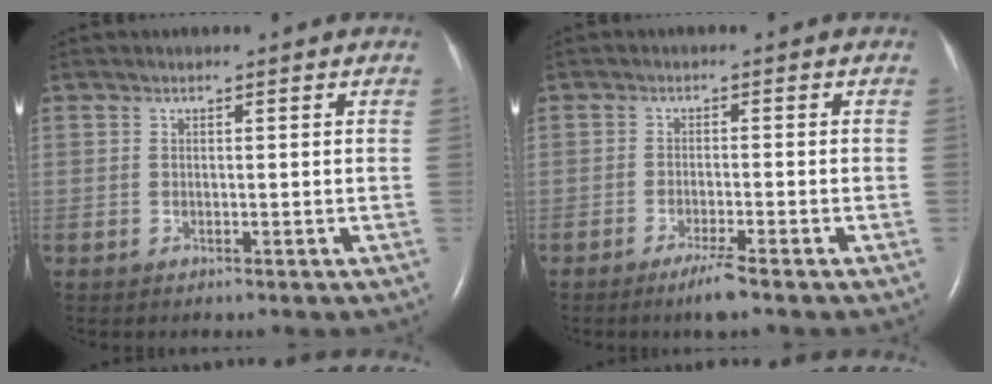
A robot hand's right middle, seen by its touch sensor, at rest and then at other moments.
{"total": 3.5, "force": [-2.5, -0.3, 2.4], "torque": [-0.051, -0.009, -0.047]}